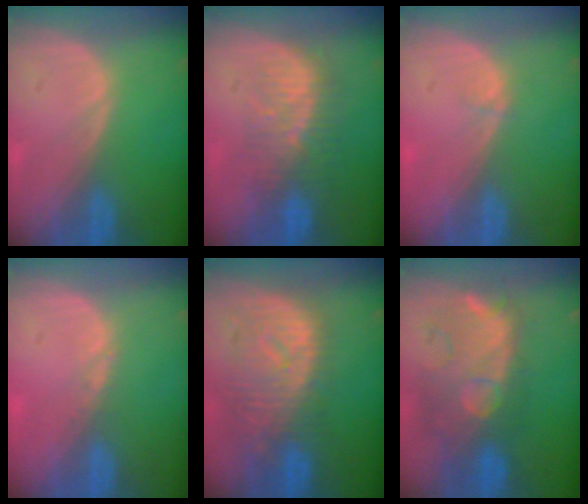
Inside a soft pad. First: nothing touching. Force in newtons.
{"total": 8.3, "press": 7.7, "slide": 3.1}
{"total": 0.5, "press": 0.5, "slide": 0.2}
{"total": 0.6, "press": 0.5, "slide": 0.3}
{"total": 10.8, "press": 9.6, "slide": 5.0}
{"total": 11.1, "press": 10.3, "slide": 4.1}